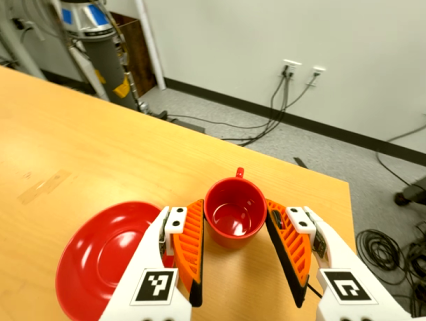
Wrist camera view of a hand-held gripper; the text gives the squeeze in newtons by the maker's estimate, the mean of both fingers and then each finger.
{"total": 4.2, "left": 2.3, "right": 6.1}